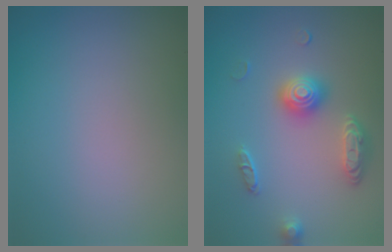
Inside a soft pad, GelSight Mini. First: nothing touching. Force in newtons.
{"total": 3.2, "press": 2.9, "slide": 1.2}